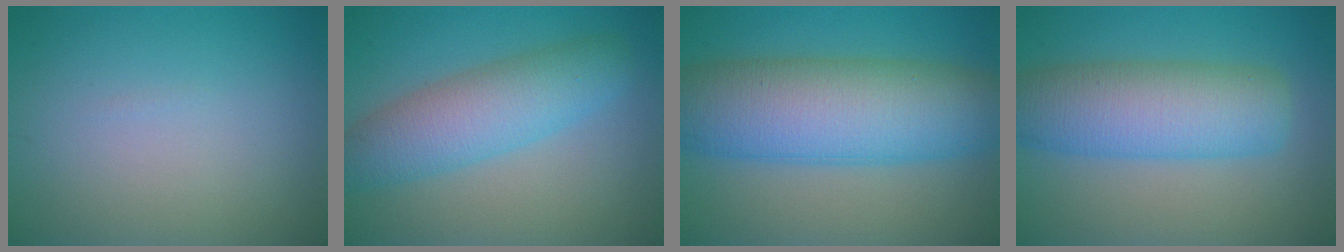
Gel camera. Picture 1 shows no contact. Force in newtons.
{"total": 6.2, "press": 6.2, "slide": 0.2}
{"total": 11.7, "press": 11.7, "slide": 0.1}
{"total": 7.9, "press": 7.9, "slide": 0.3}